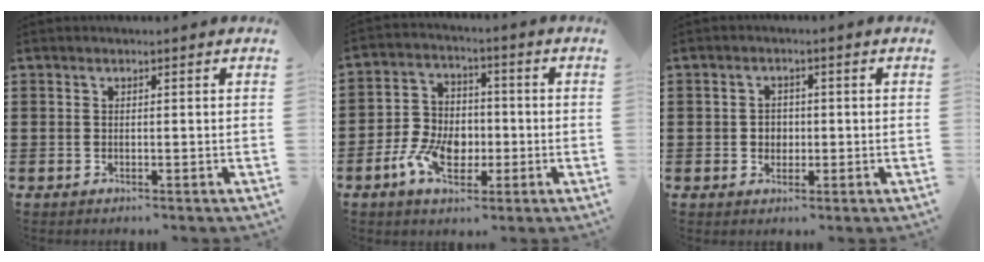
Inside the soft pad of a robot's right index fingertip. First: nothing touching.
{"total": 8.0, "force": [-2.5, 5.7, 5.1], "torque": [-0.117, 0.012, -0.047]}
{"total": 2.2, "force": [-0.2, 2.0, 0.8], "torque": [-0.023, 0.007, -0.008]}